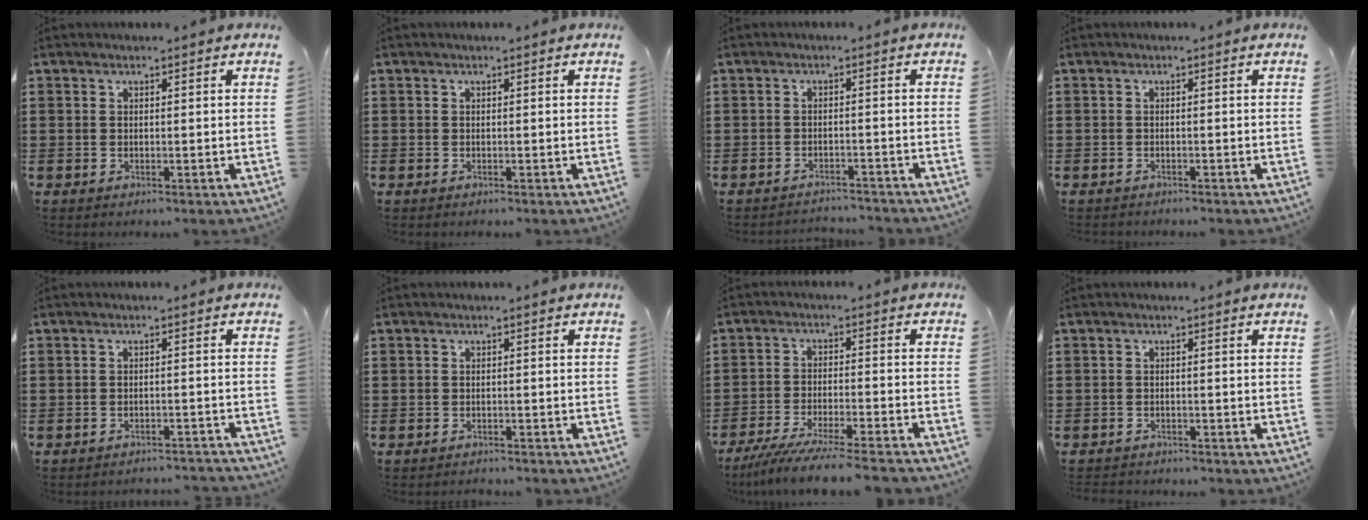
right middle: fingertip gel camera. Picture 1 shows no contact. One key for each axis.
{"total": 0.0}
{"total": 2.2, "fx": -2.2, "fy": 0.2, "fz": -0.2, "tx": -0.004, "ty": -0.001, "tz": -0.049}
{"total": 0.7, "fx": -0.7, "fy": 0.0, "fz": 0.0, "tx": -0.002, "ty": -0.002, "tz": -0.014}
{"total": 2.0, "fx": -2.0, "fy": -0.1, "fz": 0.2, "tx": -0.008, "ty": 0.000, "tz": -0.040}
{"total": 1.1, "fx": -1.0, "fy": 0.2, "fz": -0.2, "tx": 0.001, "ty": 0.003, "tz": -0.024}
{"total": 6.5, "fx": -6.0, "fy": -0.4, "fz": 2.5, "tx": -0.047, "ty": -0.015, "tz": -0.113}
{"total": 1.2, "fx": -1.2, "fy": 0.1, "fz": -0.1, "tx": -0.003, "ty": 0.000, "tz": -0.025}